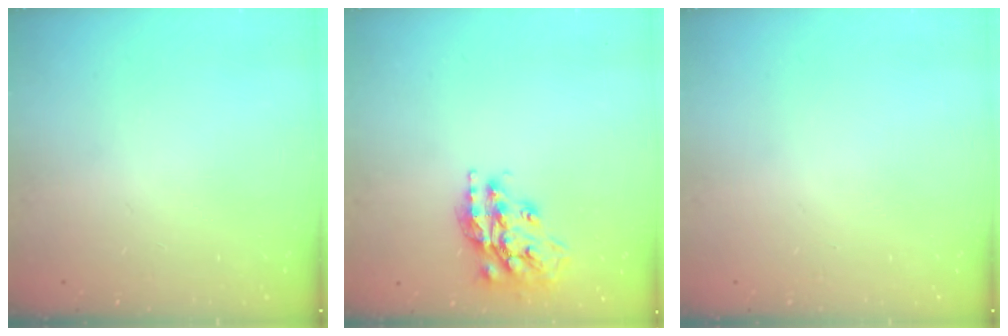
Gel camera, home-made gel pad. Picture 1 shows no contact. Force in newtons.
{"total": 15.7, "press": 15.7, "slide": 1.2}
{"total": 0.0}